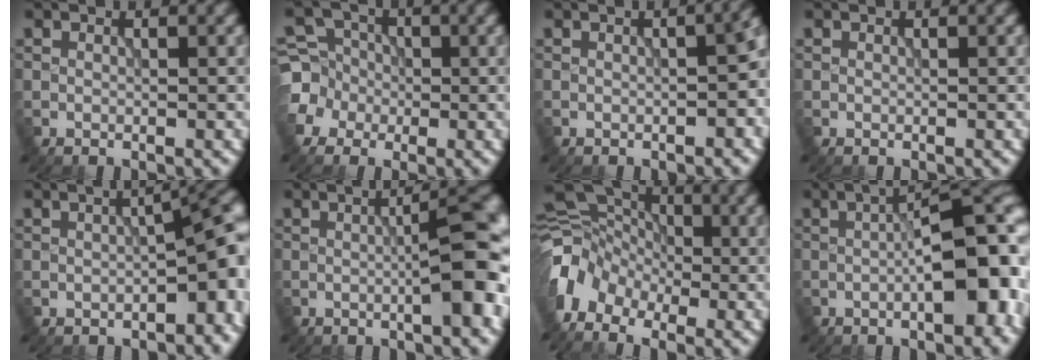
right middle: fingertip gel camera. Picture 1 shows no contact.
{"total": 5.4, "force": [-1.5, 5.0, 1.3], "torque": [-0.019, 0.009, -0.053]}
{"total": 5.7, "force": [-0.3, 2.2, 5.2], "torque": [-0.042, -0.005, 0.000]}
{"total": 0.0}
{"total": 7.6, "force": [-1.2, 3.2, 6.7], "torque": [-0.066, -0.006, -0.013]}
{"total": 7.8, "force": [-0.2, 1.6, 7.6], "torque": [-0.083, 0.008, -0.002]}
{"total": 6.2, "force": [-2.8, 4.6, 3.1], "torque": [-0.055, 0.001, -0.070]}
{"total": 9.4, "force": [-1.2, 3.1, 8.8], "torque": [-0.108, 0.005, -0.019]}